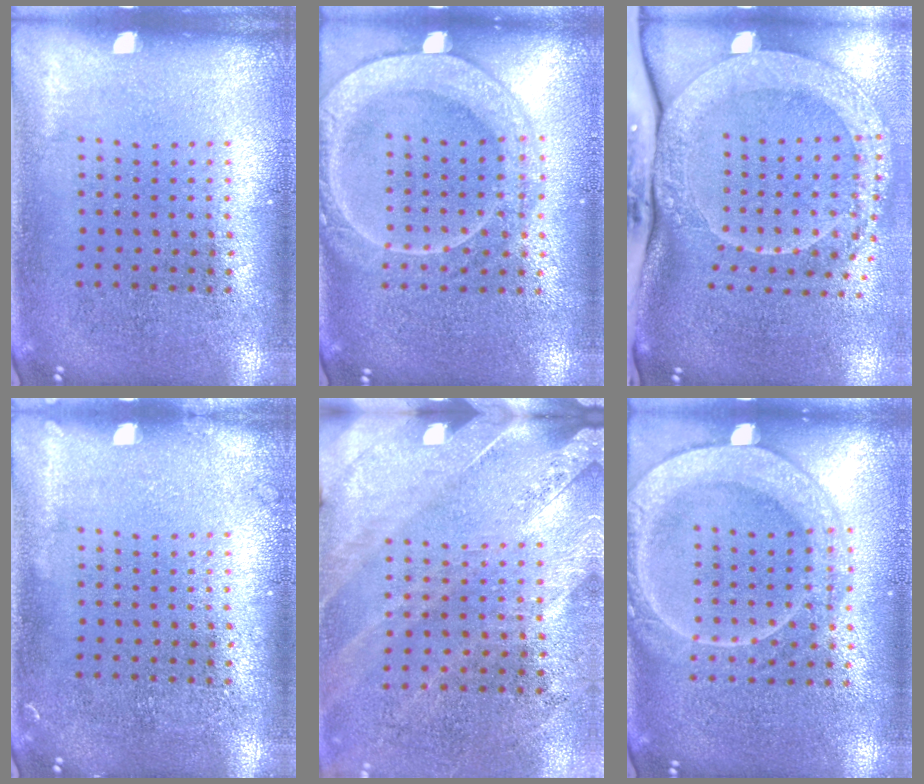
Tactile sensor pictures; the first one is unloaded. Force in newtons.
{"total": 2.0, "press": 1.9, "slide": 0.3}
{"total": 2.7, "press": 2.2, "slide": 1.6}
{"total": 0.5, "press": 0.5, "slide": 0.1}
{"total": 2.5, "press": 2.2, "slide": 1.2}
{"total": 2.0, "press": 1.9, "slide": 0.3}